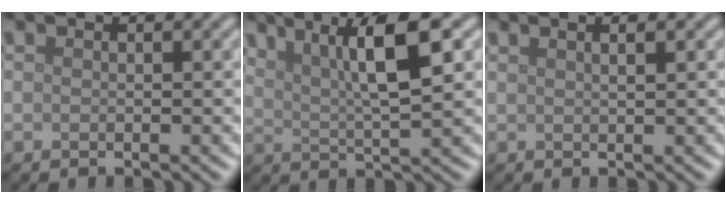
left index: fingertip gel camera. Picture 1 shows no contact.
{"total": 6.0, "force": [2.8, 1.1, 5.2], "torque": [-0.086, 0.002, 0.051]}
{"total": 2.1, "force": [1.2, 0.8, 1.5], "torque": [-0.004, 0.001, -0.001]}